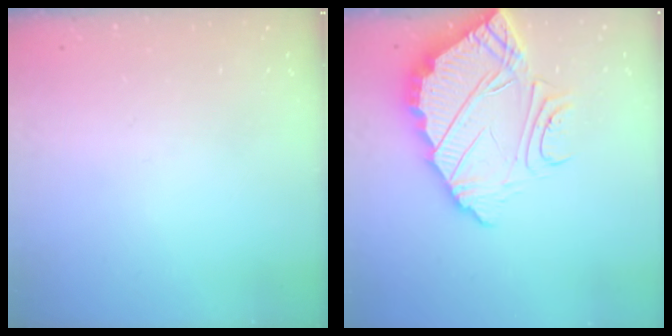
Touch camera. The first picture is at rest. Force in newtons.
{"total": 8.1, "press": 8.1, "slide": 0.7}